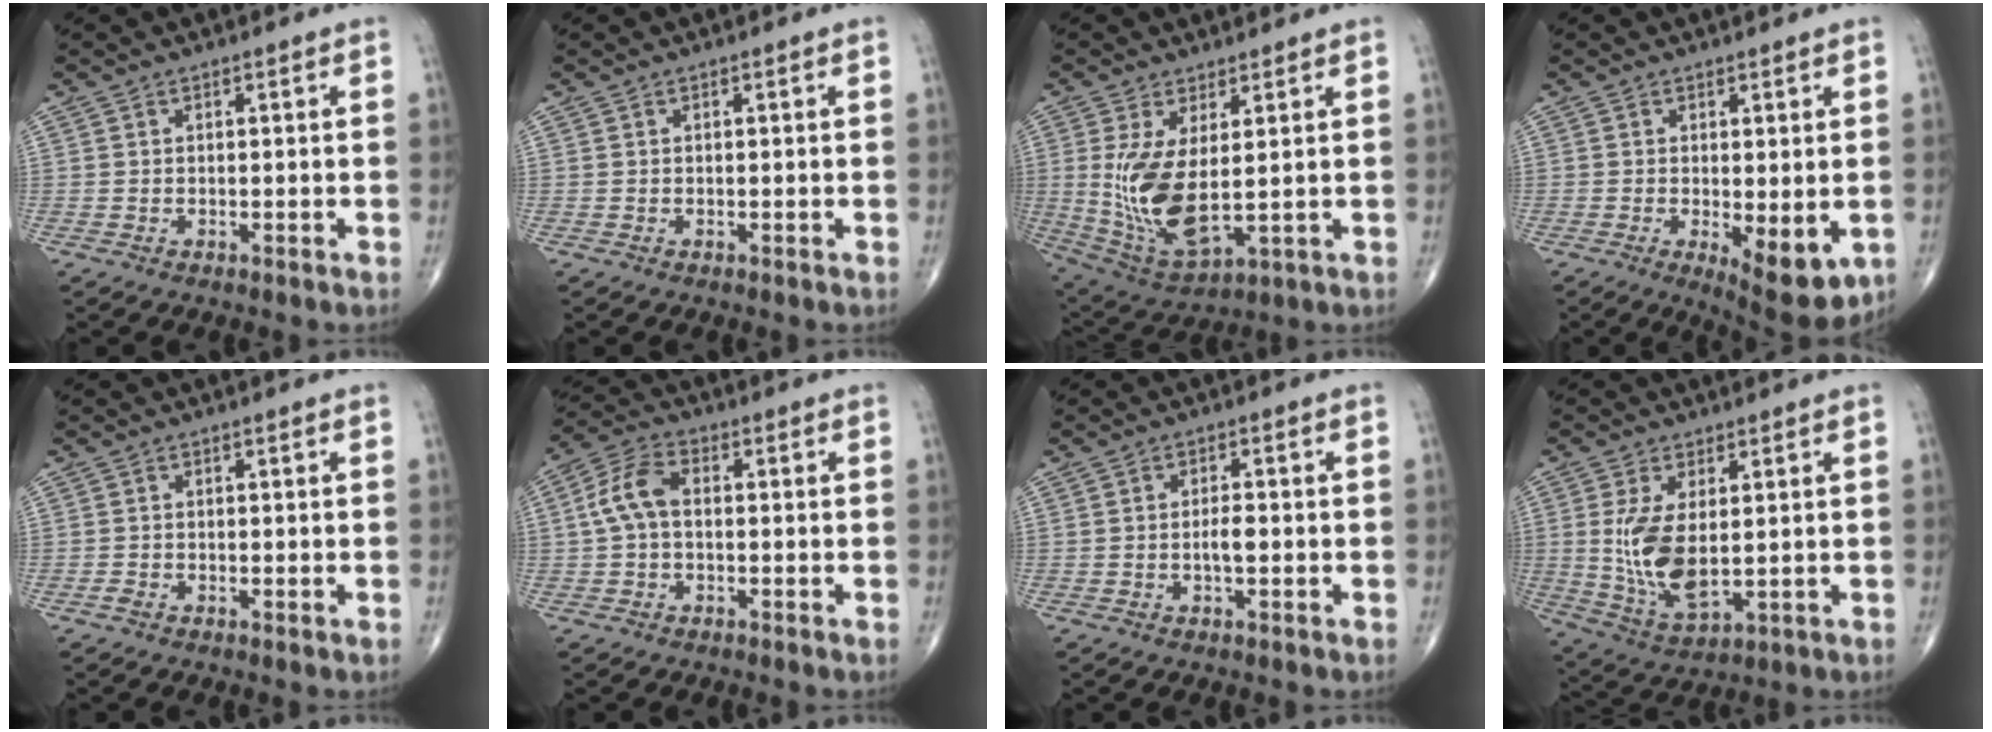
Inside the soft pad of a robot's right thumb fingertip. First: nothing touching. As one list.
[{"total": 0.0}, {"total": 12.7, "force": [1.1, 5.3, 11.5], "torque": [-0.234, -0.025, 0.040]}, {"total": 8.8, "force": [-2.2, 3.4, 7.9], "torque": [-0.101, -0.021, -0.023]}, {"total": 1.0, "force": [-0.5, 0.5, 0.7], "torque": [-0.016, -0.002, -0.013]}, {"total": 7.1, "force": [0.1, 4.4, 5.6], "torque": [-0.116, 0.023, -0.006]}, {"total": 2.8, "force": [-0.6, 1.0, 2.5], "torque": [-0.044, 0.004, -0.011]}, {"total": 11.1, "force": [0.8, 5.3, 9.7], "torque": [-0.193, -0.017, 0.031]}]